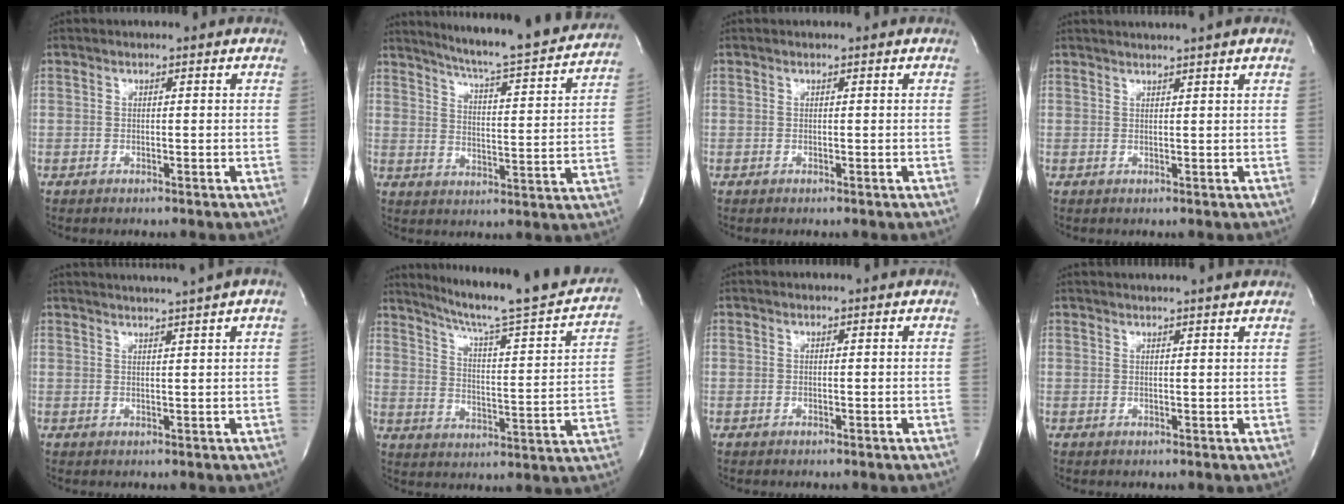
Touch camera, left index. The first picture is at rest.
{"total": 20.4, "force": [18.8, 0.0, 7.9], "torque": [-0.125, -0.048, 0.244]}
{"total": 0.0}
{"total": 4.3, "force": [3.7, -1.2, 1.8], "torque": [-0.023, 0.013, 0.048]}
{"total": 6.7, "force": [5.6, -1.6, 3.3], "torque": [-0.046, 0.011, 0.069]}
{"total": 23.7, "force": [20.6, 1.1, 11.5], "torque": [-0.175, -0.039, 0.271]}
{"total": 0.0}
{"total": 6.8, "force": [6.2, -0.7, 2.5], "torque": [-0.033, 0.021, 0.065]}